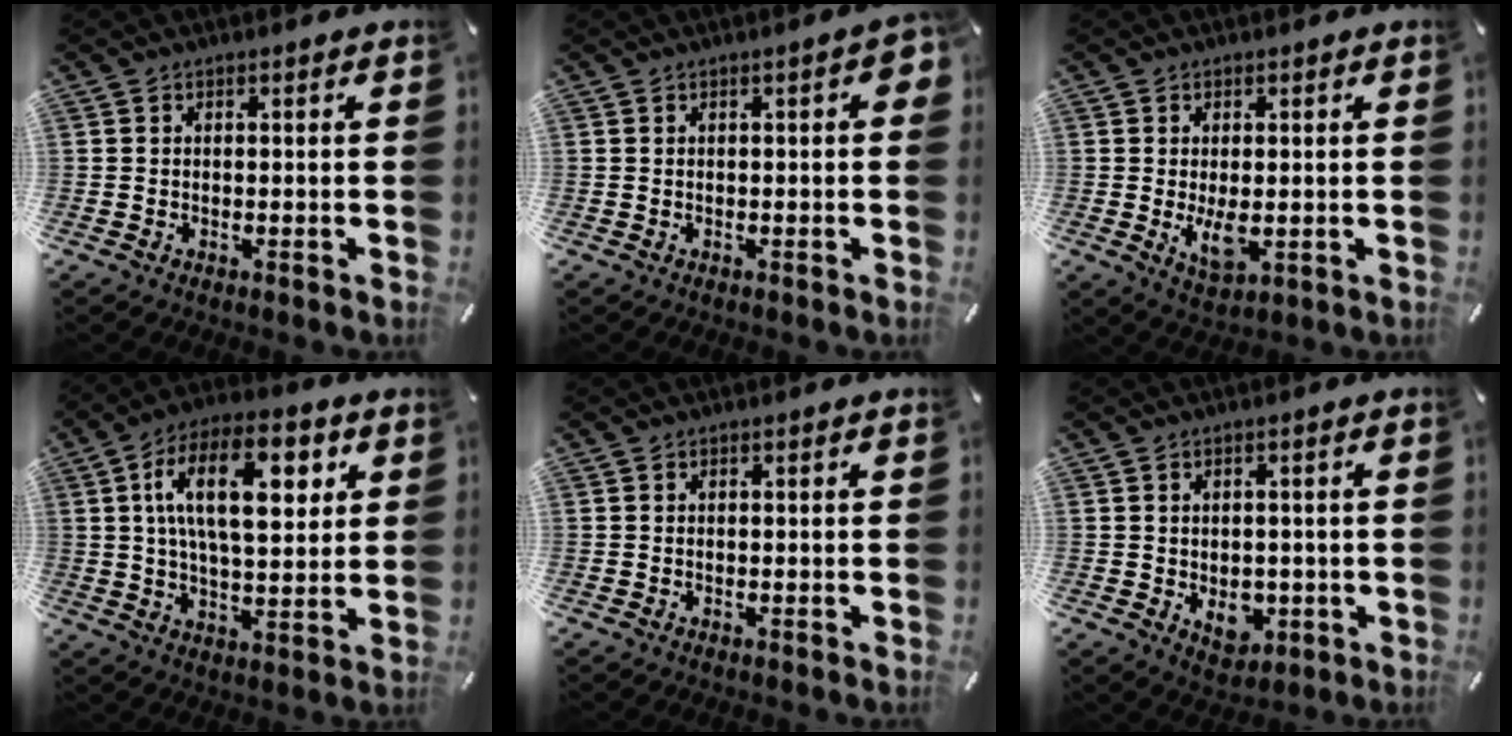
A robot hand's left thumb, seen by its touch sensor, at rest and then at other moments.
{"total": 3.1, "force": [0.3, 1.1, 2.8], "torque": [-0.045, 0.005, 0.004]}
{"total": 6.0, "force": [-0.3, 3.1, 5.1], "torque": [-0.099, -0.010, -0.010]}
{"total": 18.4, "force": [5.8, 9.0, 15.0], "torque": [-0.255, 0.005, 0.089]}
{"total": 0.0}
{"total": 5.6, "force": [-1.0, 4.5, 3.2], "torque": [-0.019, -0.002, -0.015]}